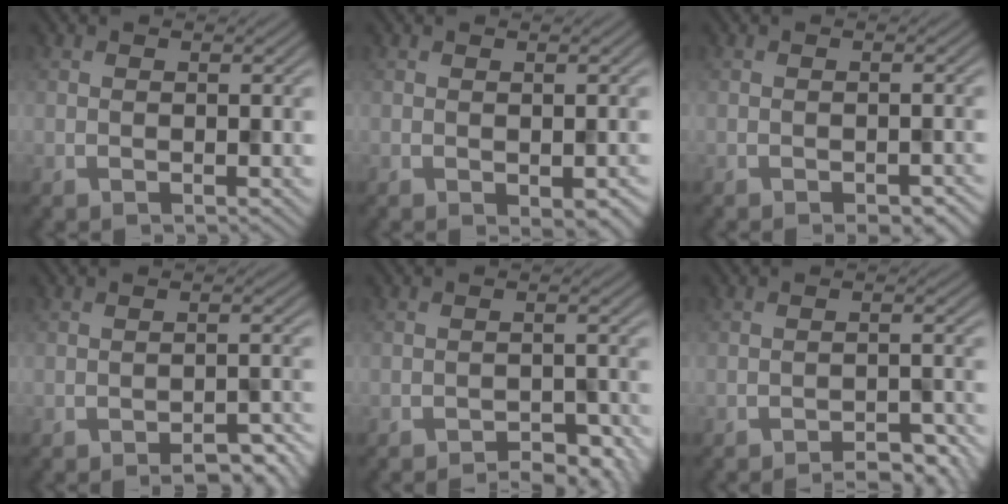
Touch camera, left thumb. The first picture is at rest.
{"total": 2.5, "force": [-1.2, 1.2, 1.9], "torque": [-0.026, -0.009, -0.010]}
{"total": 2.8, "force": [-2.1, 0.9, 1.6], "torque": [-0.025, -0.004, -0.018]}
{"total": 4.5, "force": [-3.5, 1.2, 2.6], "torque": [-0.036, 0.003, -0.042]}
{"total": 4.4, "force": [-3.8, 1.1, 2.0], "torque": [-0.033, 0.009, -0.050]}
{"total": 4.6, "force": [-4.1, 0.7, 2.0], "torque": [-0.036, 0.011, -0.054]}